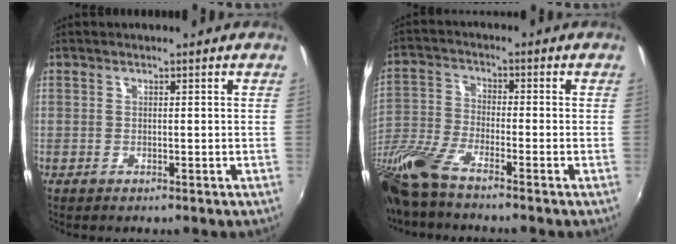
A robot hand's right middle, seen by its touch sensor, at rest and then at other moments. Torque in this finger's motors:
{"motor_torque": [1.09, -1.05, 0.88, 0.21]}